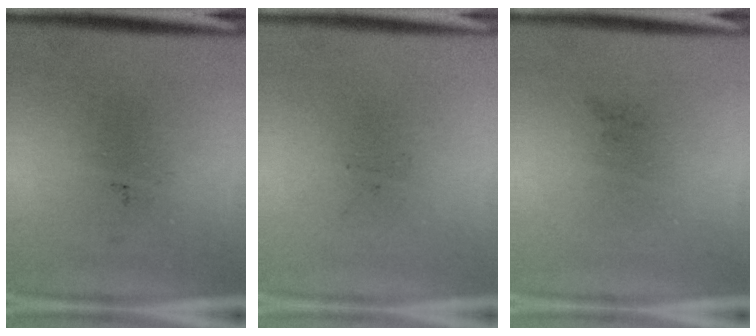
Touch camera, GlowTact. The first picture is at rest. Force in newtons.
{"total": 0.0}
{"total": 0.0}